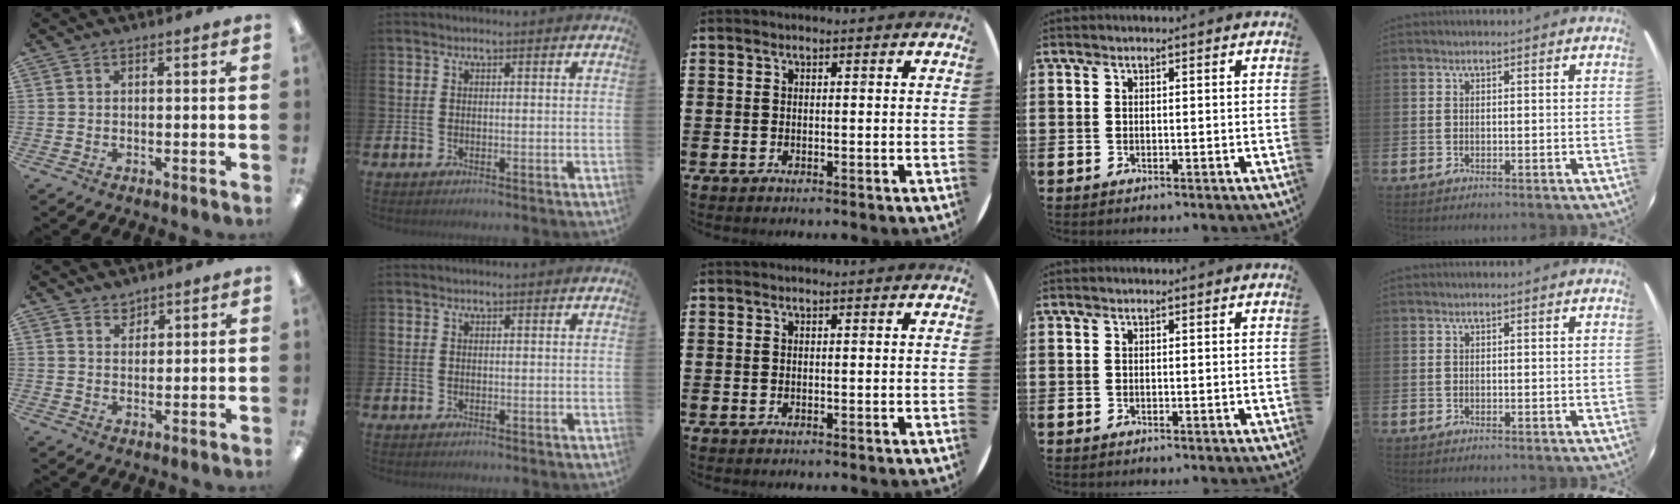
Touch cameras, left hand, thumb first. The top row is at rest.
{"thumb": {"total": 2.6, "force": [2.4, 1.1, -0.1], "torque": [0.007, -0.013, 0.046]}}